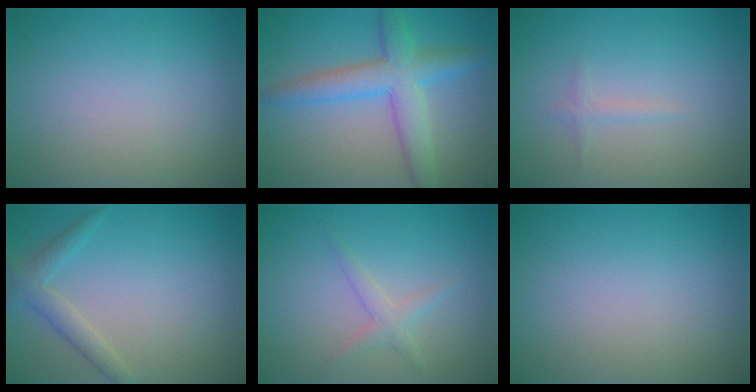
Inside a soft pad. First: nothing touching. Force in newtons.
{"total": 5.4, "press": 5.4, "slide": 0.1}
{"total": 0.8, "press": 0.8, "slide": 0.1}
{"total": 2.2, "press": 2.2, "slide": 0.1}
{"total": 1.5, "press": 1.5, "slide": 0.1}
{"total": 0.0}